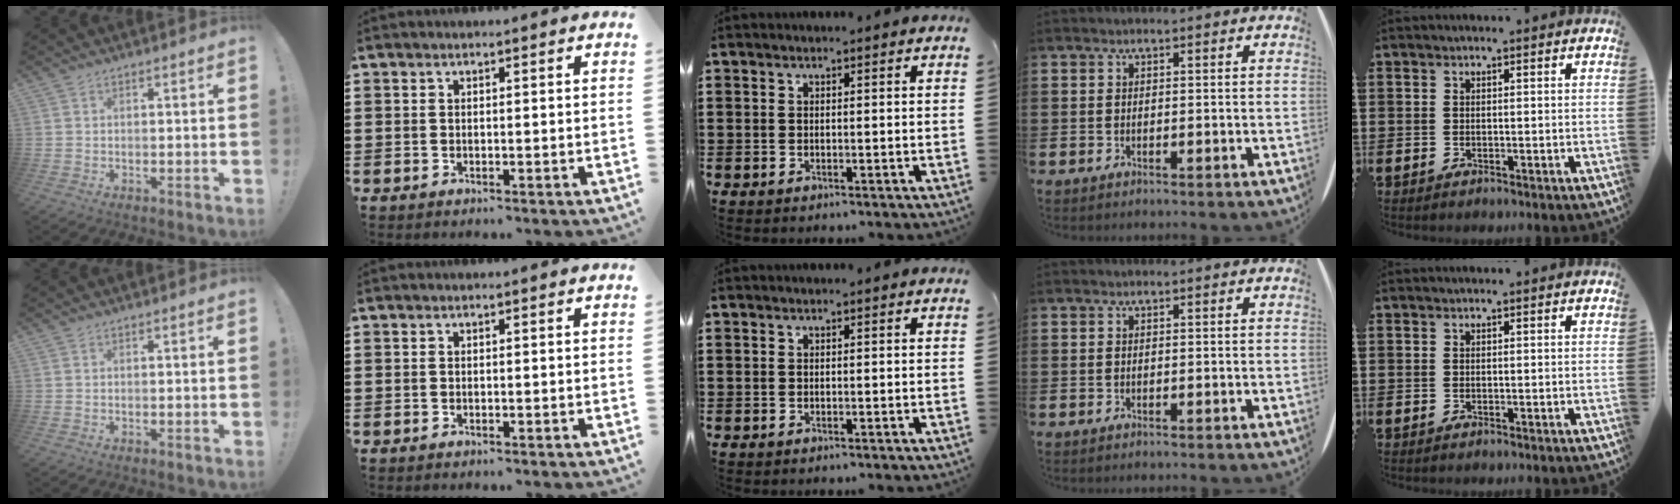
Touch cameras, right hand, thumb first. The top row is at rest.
{}